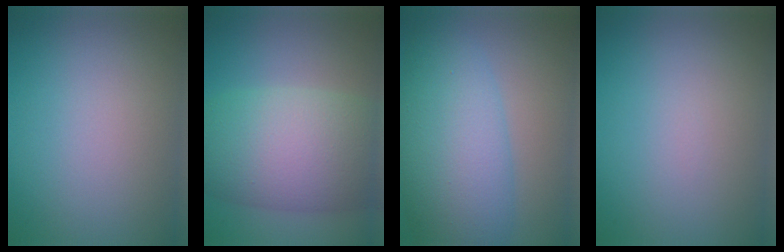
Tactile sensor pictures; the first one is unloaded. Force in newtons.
{"total": 10.6, "press": 10.6, "slide": 0.5}
{"total": 8.9, "press": 8.9, "slide": 0.1}
{"total": 0.0}